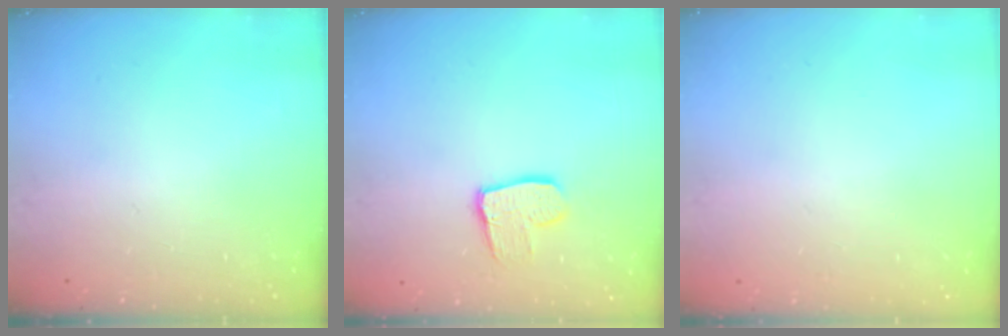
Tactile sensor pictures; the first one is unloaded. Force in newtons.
{"total": 10.1, "press": 10.0, "slide": 0.8}
{"total": 0.0}